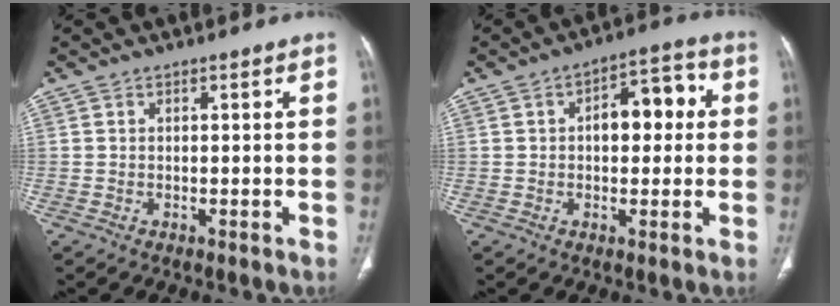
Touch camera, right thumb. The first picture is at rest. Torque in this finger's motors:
{"motor_torque": [0.44, 1.77, 1.00, 0.24, 0.03]}